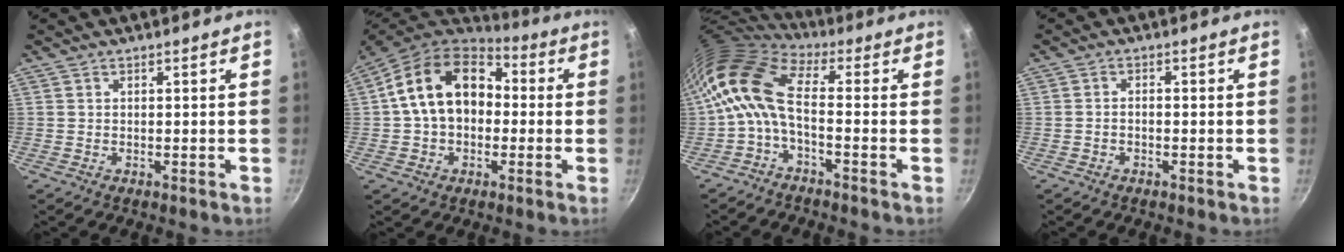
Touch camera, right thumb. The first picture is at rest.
{"total": 16.8, "force": [1.2, 12.2, 11.5], "torque": [-0.168, 0.038, 0.005]}
{"total": 10.3, "force": [-0.6, 4.5, 9.2], "torque": [-0.192, 0.024, -0.028]}
{"total": 1.2, "force": [-0.6, 0.6, 0.8], "torque": [-0.015, 0.010, -0.013]}